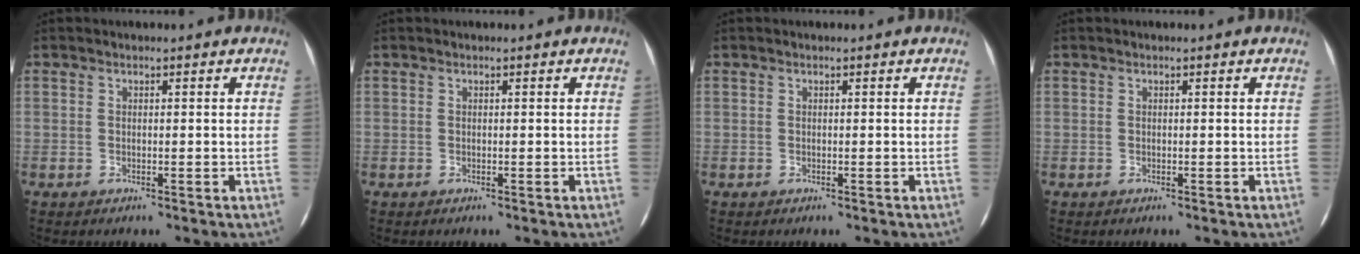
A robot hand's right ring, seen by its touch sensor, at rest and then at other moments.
{"total": 0.0}
{"total": 0.0}
{"total": 0.0}